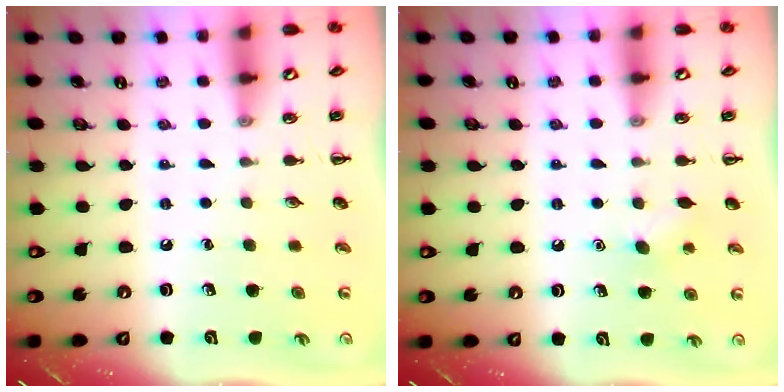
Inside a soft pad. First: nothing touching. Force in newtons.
{"total": 3.8, "press": 3.7, "slide": 0.8}